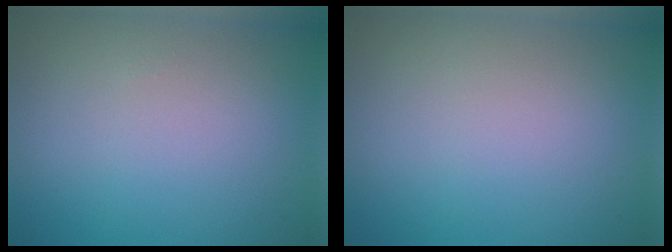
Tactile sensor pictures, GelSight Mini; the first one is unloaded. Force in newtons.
{"total": 0.0}